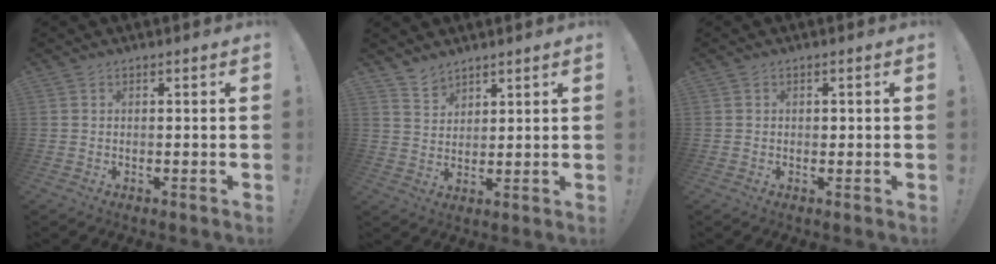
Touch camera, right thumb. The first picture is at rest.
{"total": 4.7, "force": [4.2, 2.0, 0.3], "torque": [-0.005, -0.033, 0.080]}
{"total": 0.5, "force": [0.1, 0.5, 0.1], "torque": [0.006, -0.001, -0.001]}